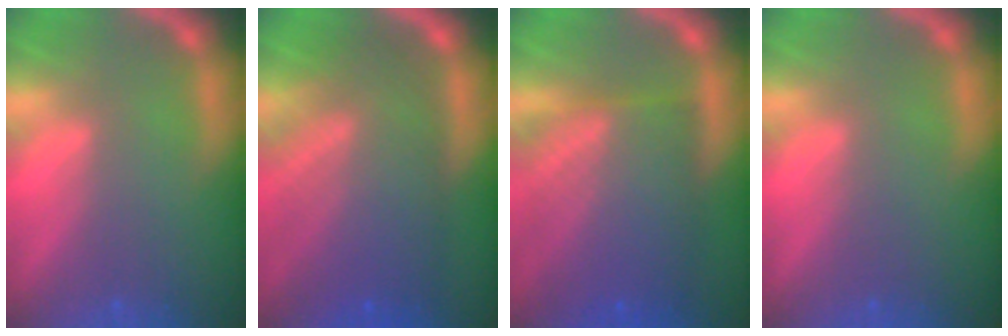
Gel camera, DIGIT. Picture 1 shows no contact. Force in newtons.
{"total": 10.0}
{"total": 10.1}
{"total": 0.0}